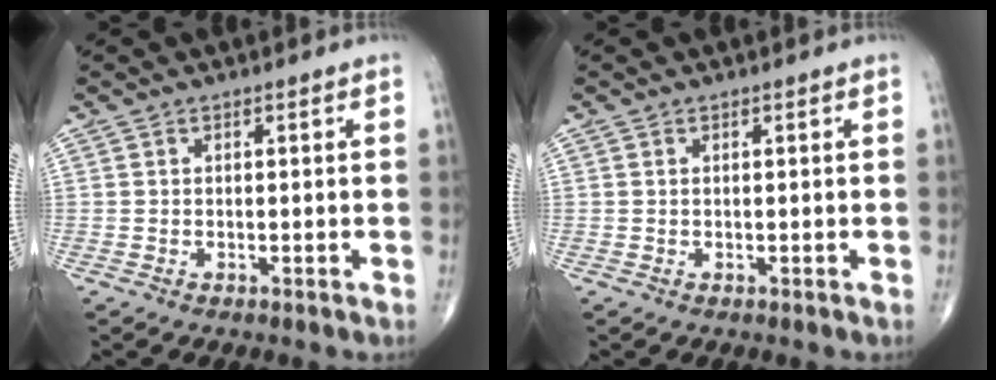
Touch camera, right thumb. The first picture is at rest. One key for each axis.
{"total": 0.0}